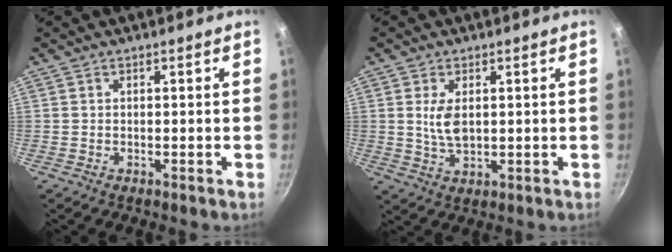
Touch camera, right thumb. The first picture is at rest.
{"total": 5.2, "force": [1.0, 2.9, 4.3], "torque": [-0.077, -0.014, 0.022]}